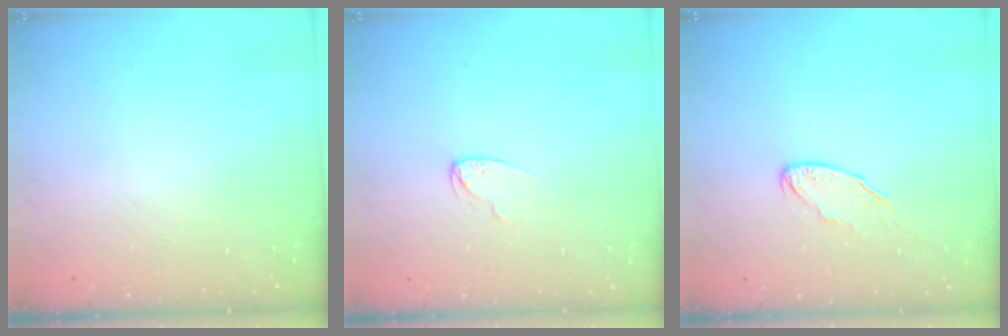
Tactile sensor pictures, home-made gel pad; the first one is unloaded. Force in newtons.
{"total": 4.3, "press": 4.3, "slide": 0.4}
{"total": 6.8, "press": 6.8, "slide": 0.6}